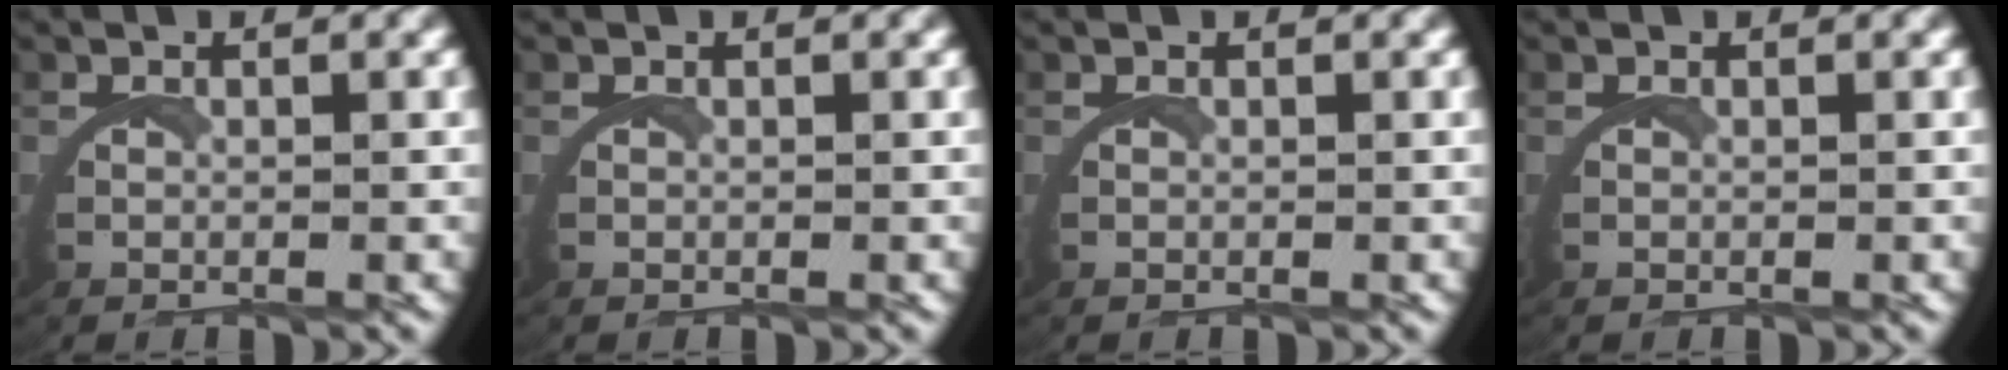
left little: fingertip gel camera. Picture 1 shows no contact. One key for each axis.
{"total": 0.0}
{"total": 0.0}
{"total": 0.0}